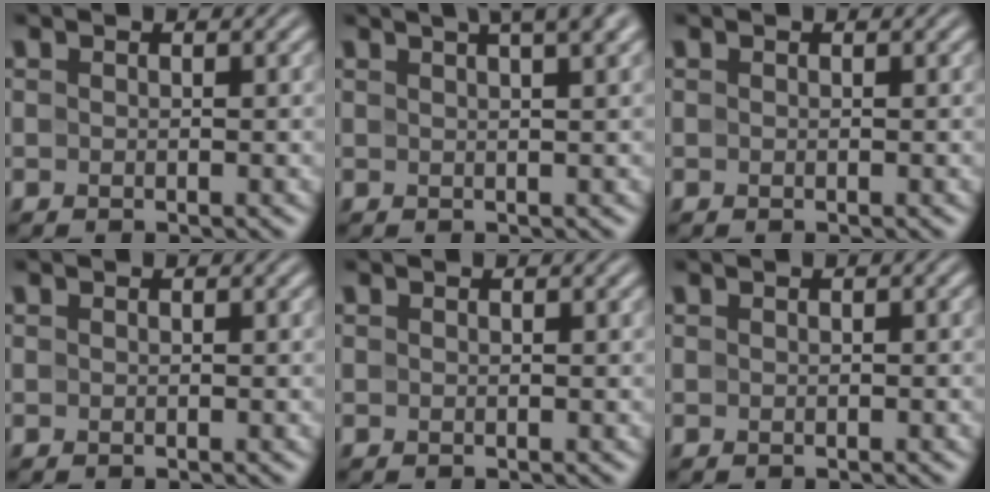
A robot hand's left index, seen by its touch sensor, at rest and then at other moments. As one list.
[{"total": 6.7, "force": [4.2, 2.3, 4.7], "torque": [-0.034, 0.043, 0.026]}, {"total": 0.0}, {"total": 0.0}, {"total": 0.0}, {"total": 0.5, "force": [0.1, 0.1, 0.5], "torque": [-0.007, 0.006, 0.003]}]